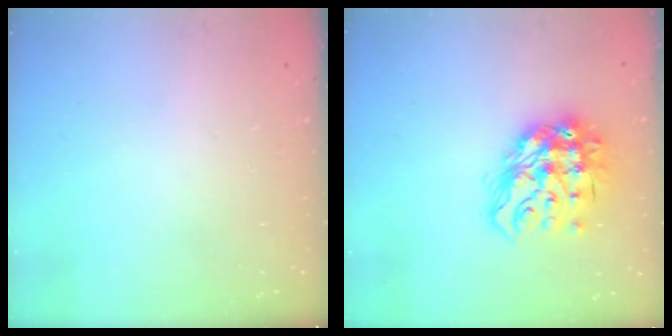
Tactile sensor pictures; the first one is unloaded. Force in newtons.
{"total": 19.6, "press": 19.5, "slide": 2.0}